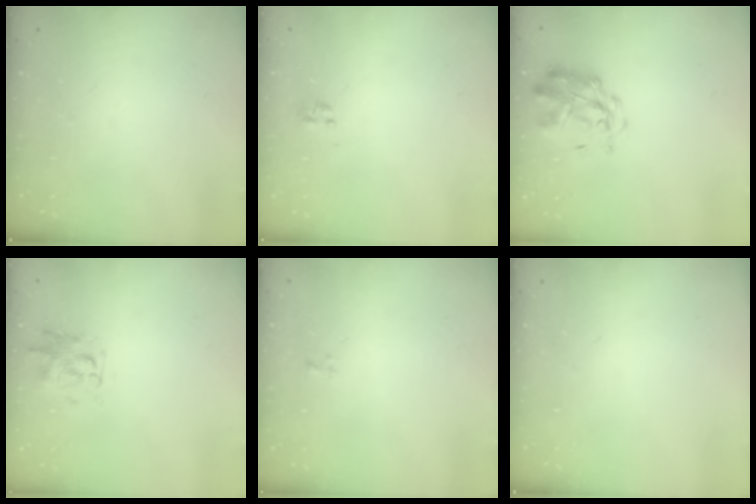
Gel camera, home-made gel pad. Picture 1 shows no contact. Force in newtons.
{"total": 0.0}
{"total": 2.9, "press": 2.8, "slide": 0.8}
{"total": 3.9, "press": 3.9, "slide": 0.2}
{"total": 0.0}
{"total": 0.0}